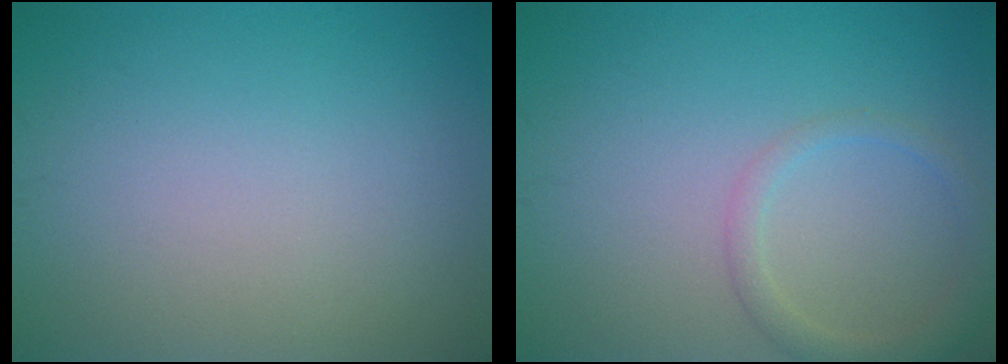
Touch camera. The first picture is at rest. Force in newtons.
{"total": 2.1, "press": 2.1, "slide": 0.1}